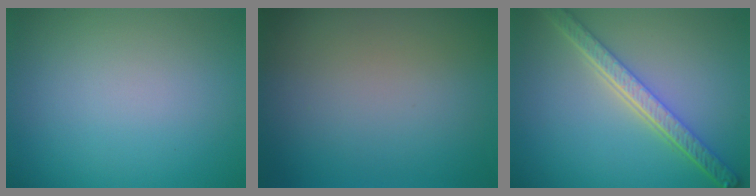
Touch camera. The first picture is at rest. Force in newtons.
{"total": 0.0}
{"total": 5.3, "press": 4.1, "slide": 3.3}